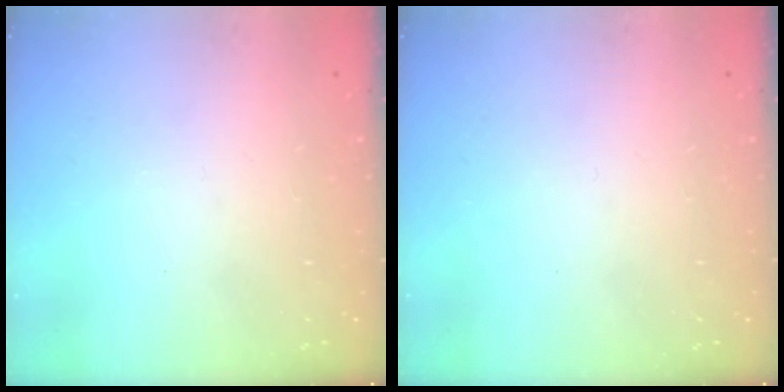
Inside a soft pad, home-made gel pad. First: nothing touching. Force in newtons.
{"total": 0.0}